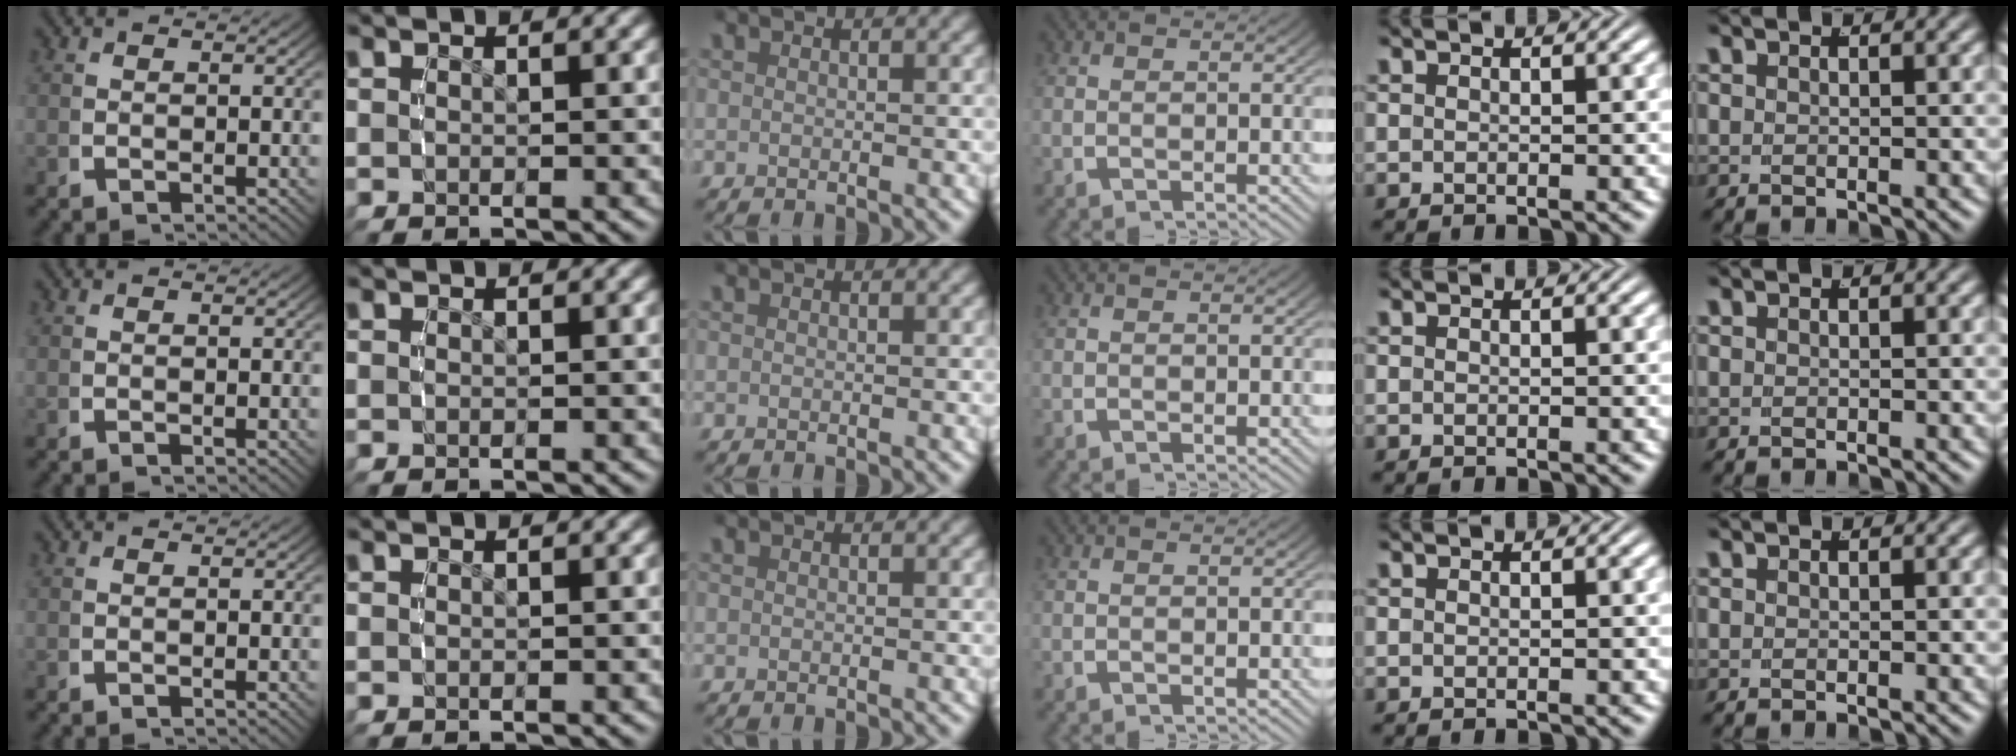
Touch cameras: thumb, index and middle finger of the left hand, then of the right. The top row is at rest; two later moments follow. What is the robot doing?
{"motion": "reach", "object": "markers"}